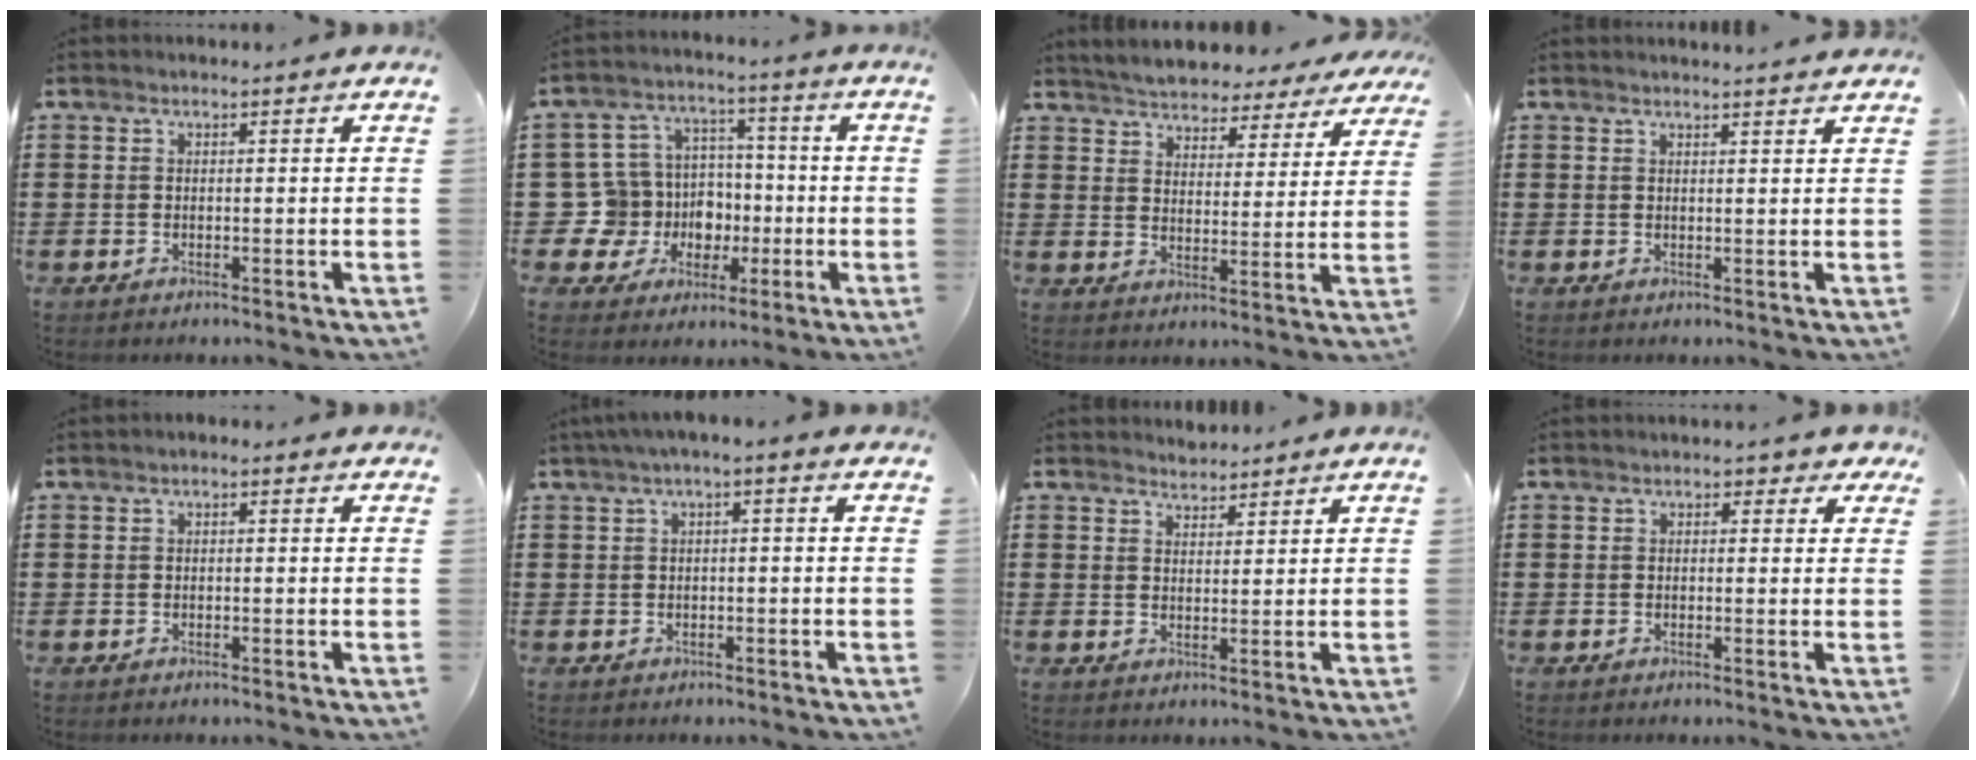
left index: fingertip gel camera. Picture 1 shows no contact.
{"total": 10.1, "force": [-1.4, 9.6, 2.5], "torque": [-0.116, -0.002, -0.015]}
{"total": 4.4, "force": [4.4, 0.2, -0.1], "torque": [-0.025, -0.030, 0.074]}
{"total": 1.6, "force": [1.5, -0.2, 0.4], "torque": [-0.010, 0.000, 0.030]}
{"total": 0.6, "force": [-0.3, 0.4, 0.4], "torque": [-0.009, 0.000, -0.006]}
{"total": 1.7, "force": [-0.9, 0.3, 1.4], "torque": [-0.029, -0.003, -0.021]}
{"total": 2.1, "force": [2.0, 0.4, -0.2], "torque": [-0.001, 0.001, 0.040]}
{"total": 1.5, "force": [0.6, 1.1, 0.8], "torque": [-0.014, 0.006, 0.006]}